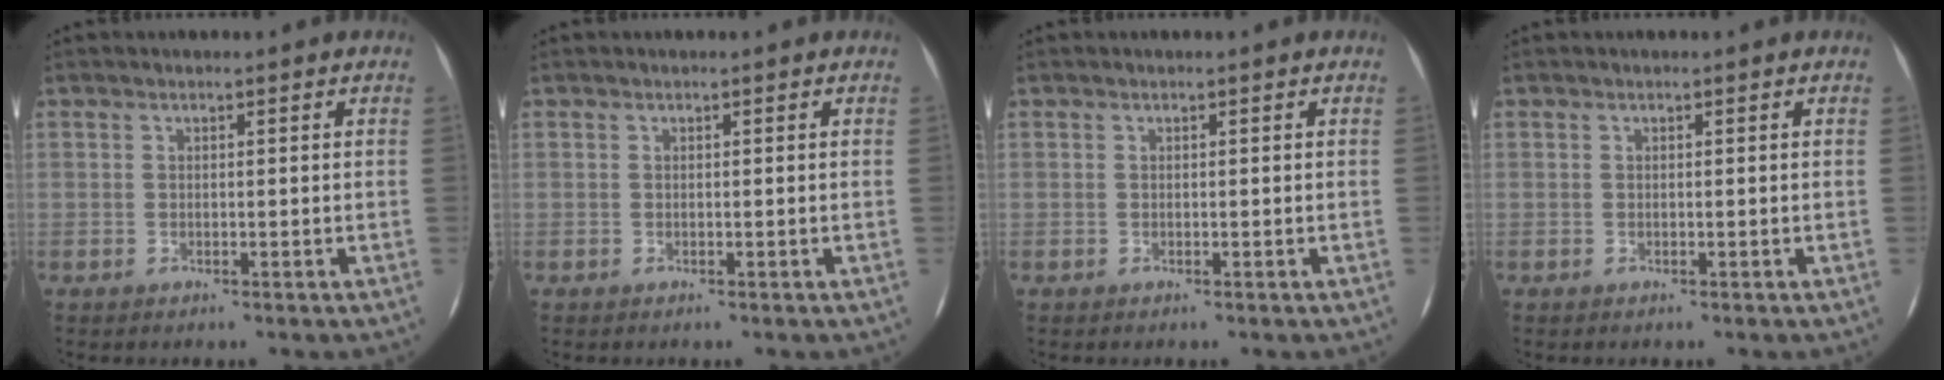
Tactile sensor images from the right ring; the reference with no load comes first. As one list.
[{"total": 0.0}, {"total": 0.0}, {"total": 0.0}]